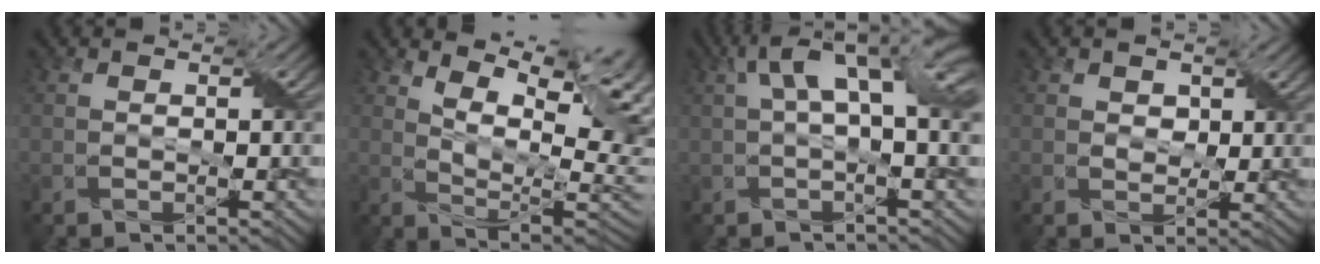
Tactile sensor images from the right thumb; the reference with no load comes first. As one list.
[{"total": 13.2, "force": [6.0, 5.4, 10.4], "torque": [-0.181, 0.012, 0.097]}, {"total": 10.5, "force": [2.6, 3.4, 9.6], "torque": [-0.171, 0.022, 0.042]}, {"total": 2.4, "force": [1.2, 1.8, 1.0], "torque": [-0.028, -0.003, 0.014]}]